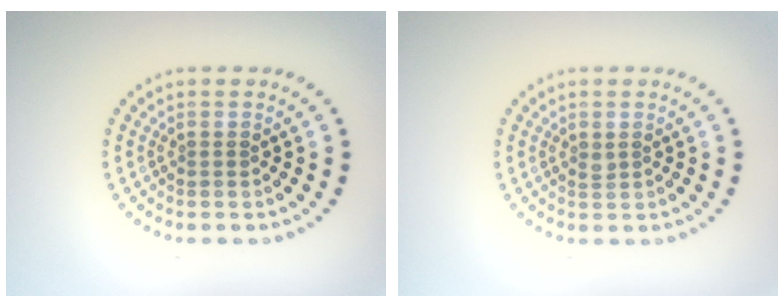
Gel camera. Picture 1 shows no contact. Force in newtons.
{"total": 0.6, "press": 0.6, "slide": 0.3}